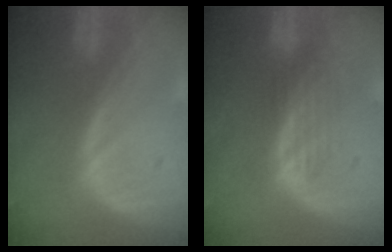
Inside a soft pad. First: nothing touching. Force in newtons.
{"total": 3.8, "press": 3.2, "slide": 1.9}